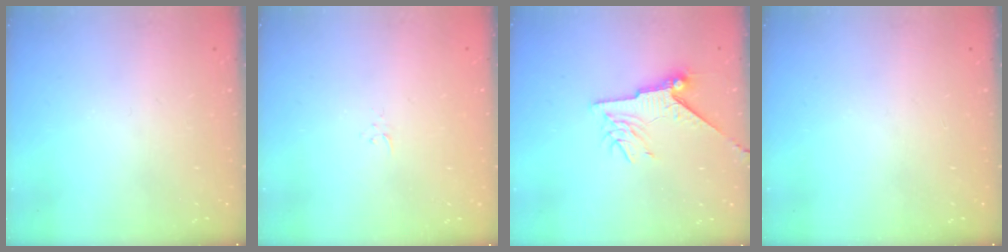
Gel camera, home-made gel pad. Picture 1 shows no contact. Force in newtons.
{"total": 2.3, "press": 2.3, "slide": 0.3}
{"total": 10.9, "press": 10.8, "slide": 1.3}
{"total": 0.0}